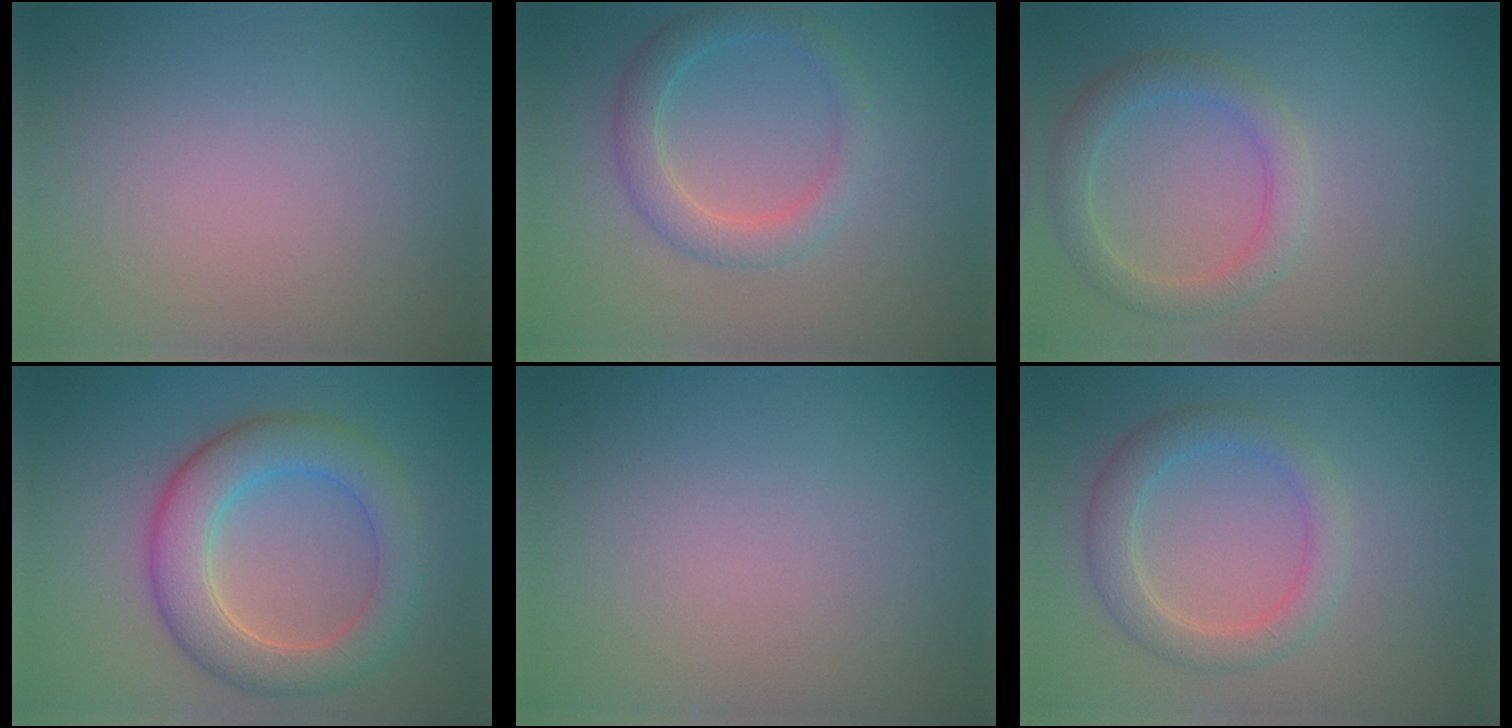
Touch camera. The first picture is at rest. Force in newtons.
{"total": 3.0, "press": 3.0, "slide": 0.2}
{"total": 3.0, "press": 3.0, "slide": 0.1}
{"total": 6.4, "press": 6.4, "slide": 0.3}
{"total": 0.0}
{"total": 3.3, "press": 3.3, "slide": 0.0}